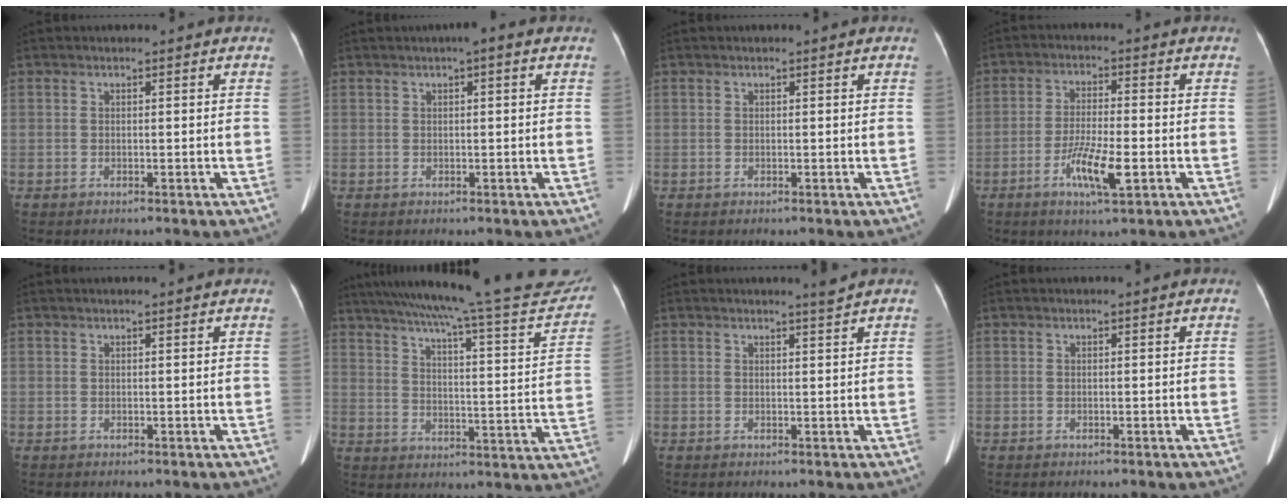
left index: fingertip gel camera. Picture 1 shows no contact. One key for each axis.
{"total": 1.7, "fx": 0.7, "fy": 0.2, "fz": 1.6, "tx": -0.026, "ty": 0.007, "tz": 0.005}
{"total": 0.0}
{"total": 7.0, "fx": -2.8, "fy": 0.8, "fz": 6.3, "tx": -0.120, "ty": -0.010, "tz": -0.049}
{"total": 1.3, "fx": 1.2, "fy": 0.0, "fz": 0.6, "tx": -0.010, "ty": 0.018, "tz": 0.016}
{"total": 29.4, "fx": 26.0, "fy": 2.3, "fz": 13.7, "tx": -0.213, "ty": -0.054, "tz": 0.325}
{"total": 1.2, "fx": 1.0, "fy": -0.7, "fz": 0.2, "tx": -0.018, "ty": -0.014, "tz": 0.022}
{"total": 0.0}